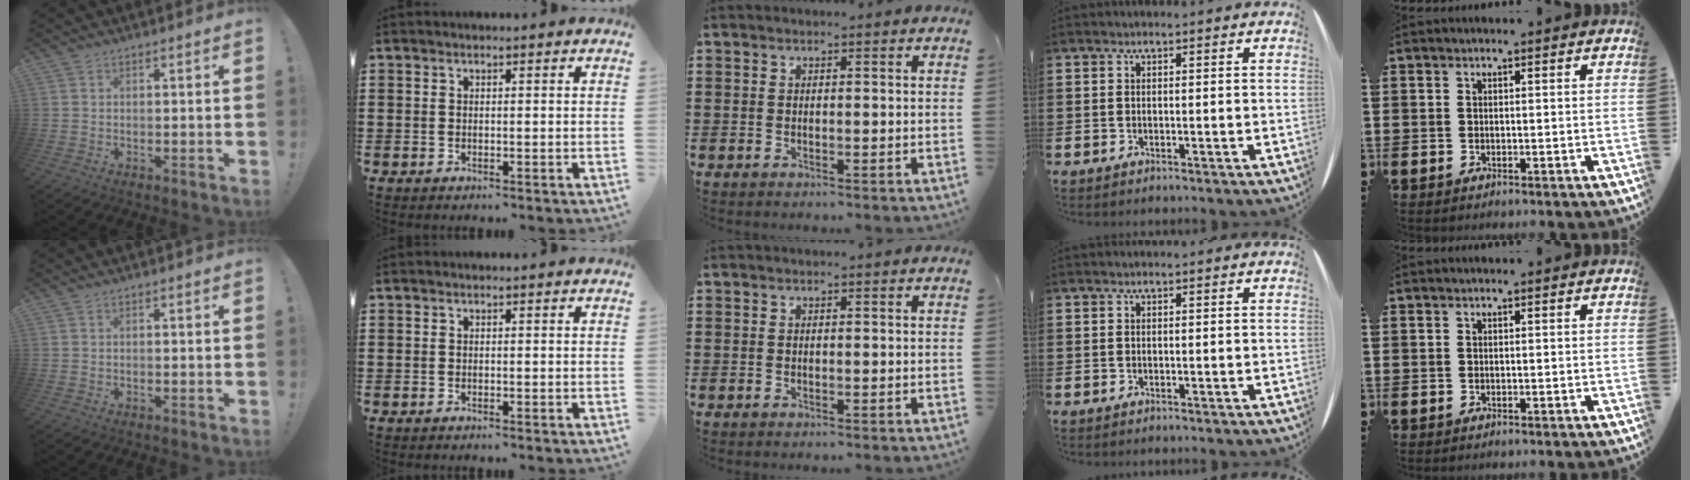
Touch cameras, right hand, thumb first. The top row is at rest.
{}